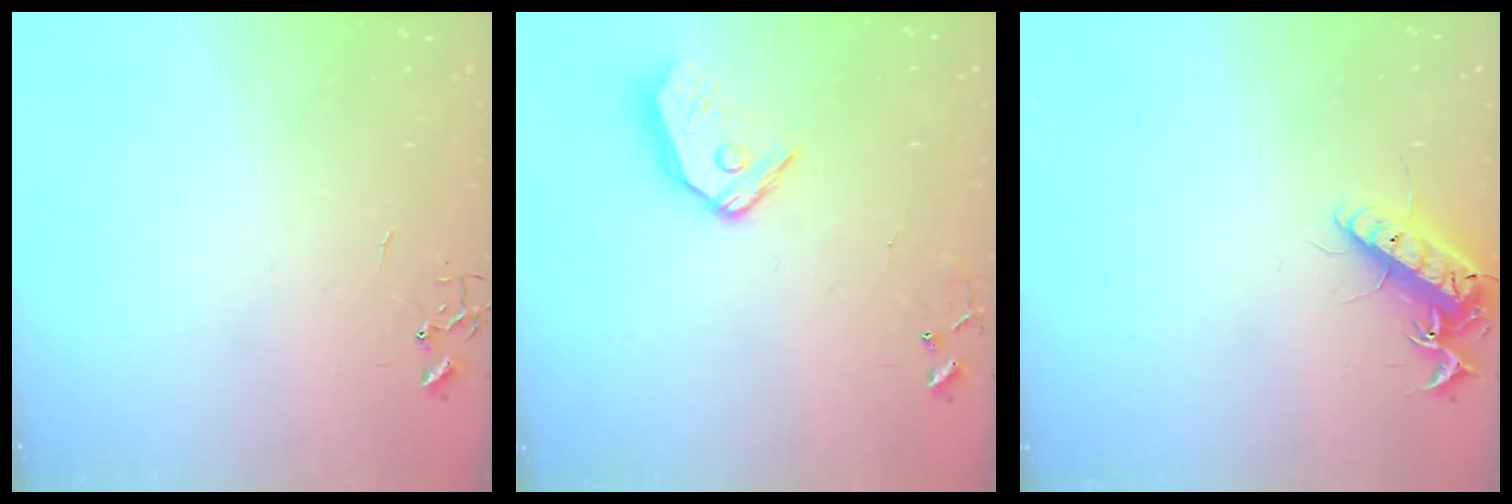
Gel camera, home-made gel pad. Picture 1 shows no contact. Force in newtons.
{"total": 12.4, "press": 12.2, "slide": 2.1}
{"total": 14.2, "press": 14.2, "slide": 1.4}